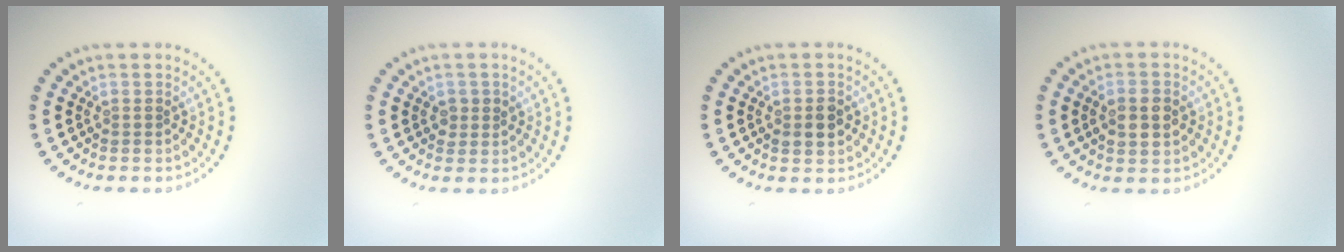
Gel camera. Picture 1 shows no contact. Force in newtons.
{"total": 1.4, "press": 1.3, "slide": 0.4}
{"total": 2.5, "press": 2.5, "slide": 0.2}
{"total": 3.4, "press": 3.4, "slide": 0.1}